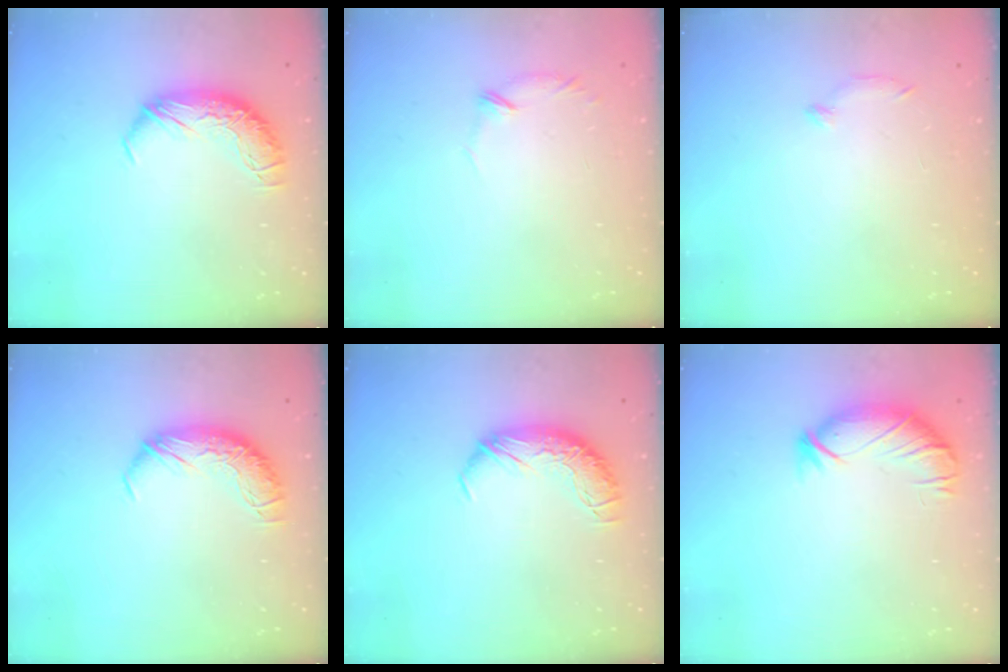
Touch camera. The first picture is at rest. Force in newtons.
{"total": 6.2, "press": 6.0, "slide": 1.5}
{"total": 7.0, "press": 7.0, "slide": 0.6}
{"total": 0.0}
{"total": 0.0}
{"total": 3.4, "press": 3.0, "slide": 1.6}